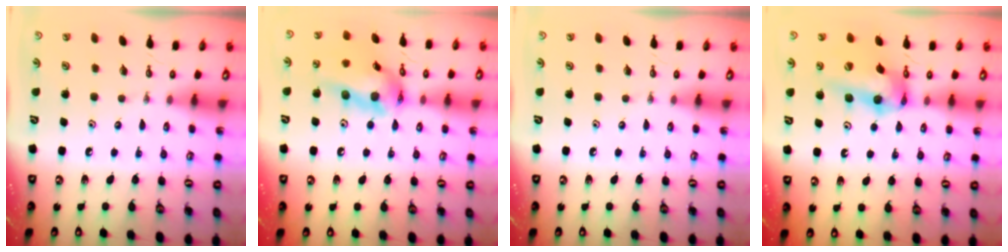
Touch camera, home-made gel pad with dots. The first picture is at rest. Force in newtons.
{"total": 16.1, "press": 16.0, "slide": 1.4}
{"total": 0.0}
{"total": 13.5, "press": 13.0, "slide": 3.6}